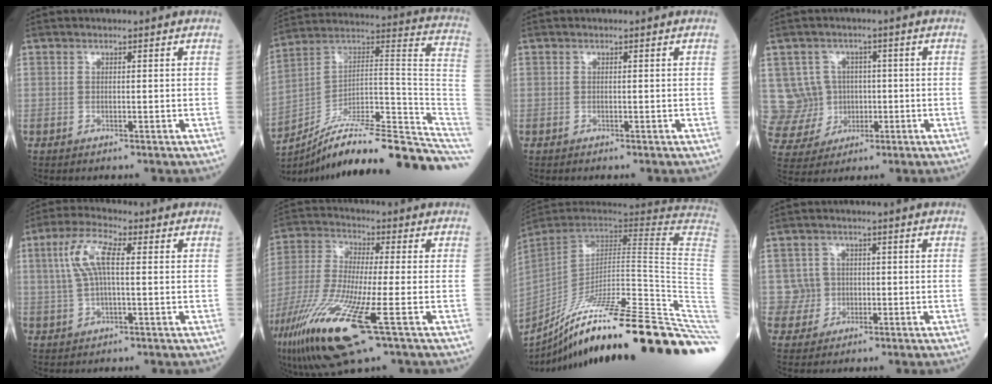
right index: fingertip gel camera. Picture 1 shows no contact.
{"total": 24.2, "force": [-19.7, 2.4, 13.8], "torque": [-0.125, 0.050, -0.301]}
{"total": 0.0}
{"total": 7.7, "force": [0.8, 7.6, 1.2], "torque": [-0.033, 0.023, 0.027]}
{"total": 7.3, "force": [1.5, 1.9, 6.9], "torque": [-0.151, 0.021, 0.030]}
{"total": 19.0, "force": [-8.5, 2.5, 16.8], "torque": [-0.382, -0.051, -0.158]}
{"total": 38.2, "force": [-26.8, -0.9, 27.2], "torque": [-0.243, -0.051, -0.381]}
{"total": 3.9, "force": [0.0, 3.9, -0.4], "torque": [0.023, 0.009, -0.001]}